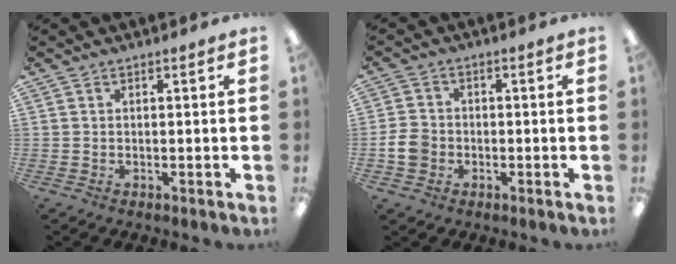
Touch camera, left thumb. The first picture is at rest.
{"total": 5.2, "force": [-1.3, 4.4, 2.6], "torque": [-0.057, 0.008, -0.024]}